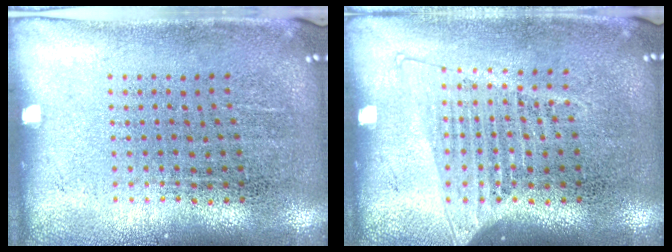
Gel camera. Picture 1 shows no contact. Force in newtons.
{"total": 1.3, "press": 1.1, "slide": 0.5}